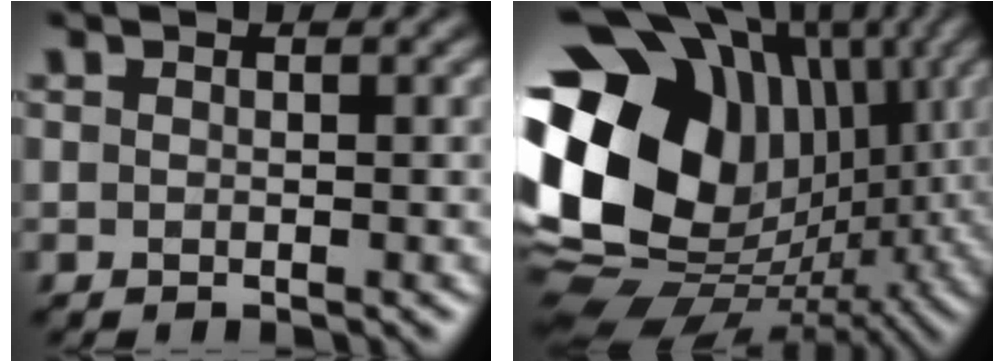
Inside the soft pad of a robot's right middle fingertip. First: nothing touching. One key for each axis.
{"total": 19.2, "fx": 2.2, "fy": 15.1, "fz": 11.7, "tx": -0.246, "ty": 0.008, "tz": 0.060}